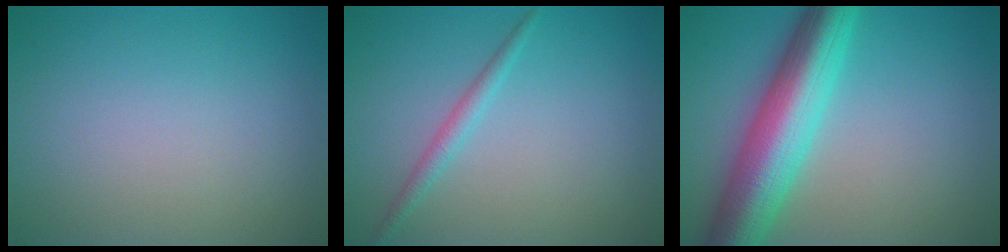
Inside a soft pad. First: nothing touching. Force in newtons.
{"total": 1.5, "press": 1.5, "slide": 0.0}
{"total": 9.2, "press": 9.2, "slide": 0.3}